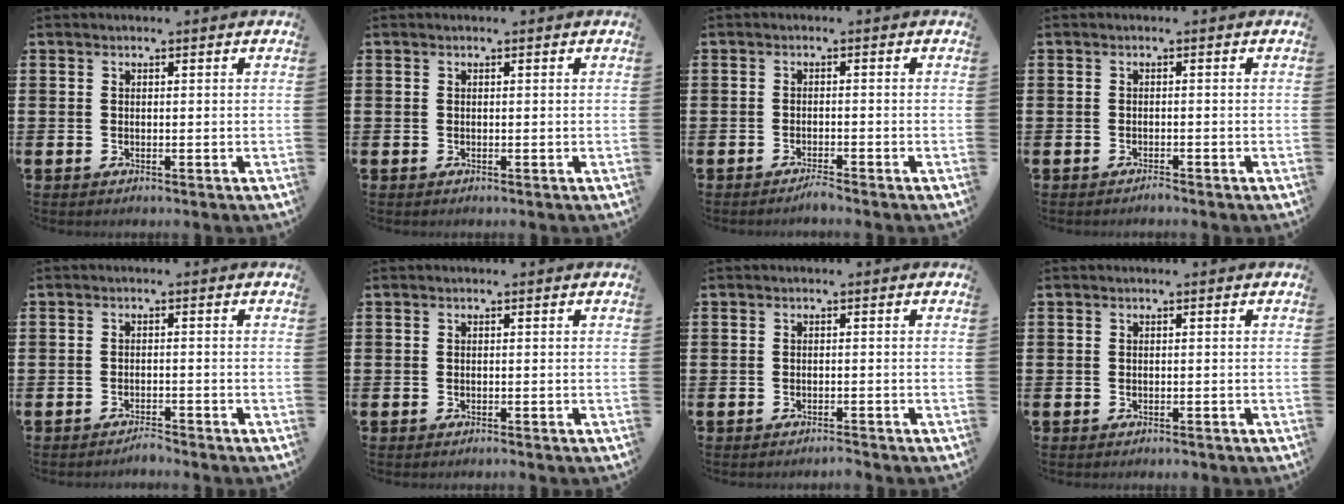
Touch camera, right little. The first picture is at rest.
{"total": 0.0}
{"total": 1.3, "force": [-1.2, -0.1, 0.4], "torque": [-0.007, 0.000, -0.024]}
{"total": 0.7, "force": [-0.7, 0.0, 0.2], "torque": [-0.005, -0.003, -0.015]}
{"total": 1.5, "force": [-1.4, 0.0, 0.1], "torque": [-0.006, 0.003, -0.029]}
{"total": 0.0}
{"total": 0.8, "force": [-0.8, 0.0, 0.2], "torque": [-0.004, -0.002, -0.017]}
{"total": 0.0}